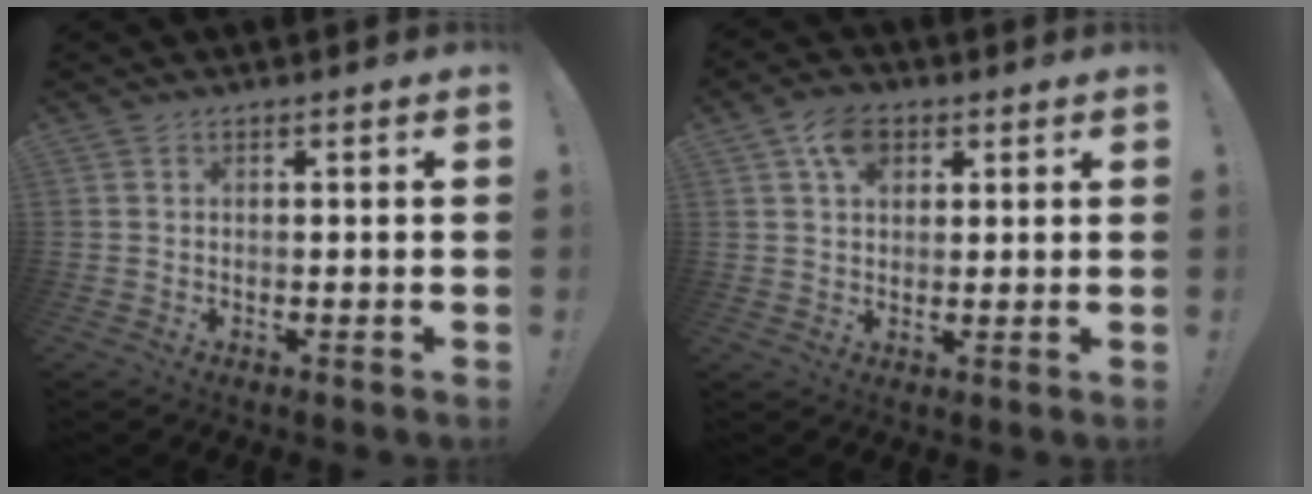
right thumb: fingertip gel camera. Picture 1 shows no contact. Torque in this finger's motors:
{"motor_torque": [-0.11, 0.12, 0.00, 0.00, 0.00]}